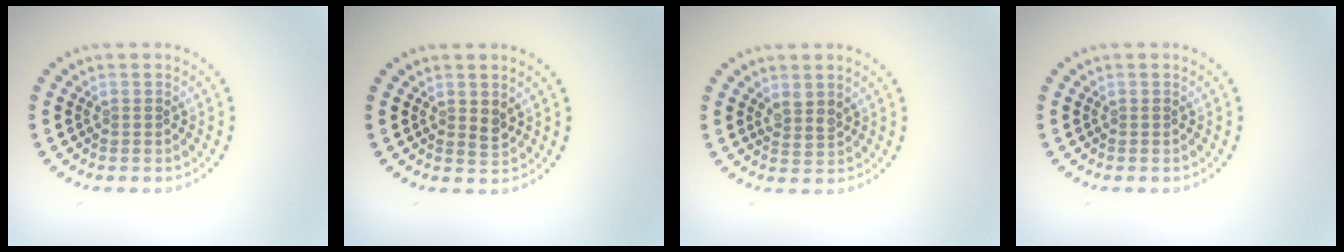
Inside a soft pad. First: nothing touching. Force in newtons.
{"total": 1.1, "press": 1.0, "slide": 0.5}
{"total": 1.3, "press": 1.1, "slide": 0.8}
{"total": 0.0}